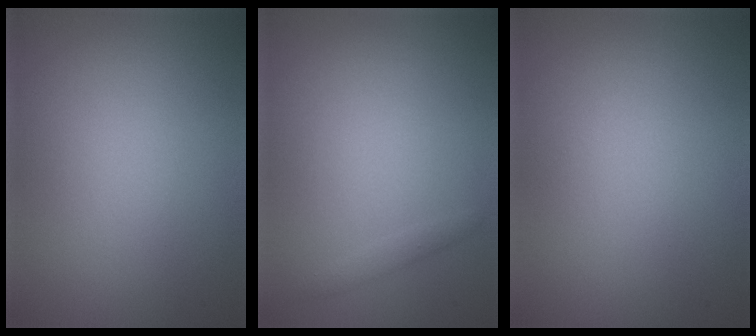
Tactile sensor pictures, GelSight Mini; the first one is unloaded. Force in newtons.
{"total": 0.8, "press": 0.8, "slide": 0.1}
{"total": 0.0}